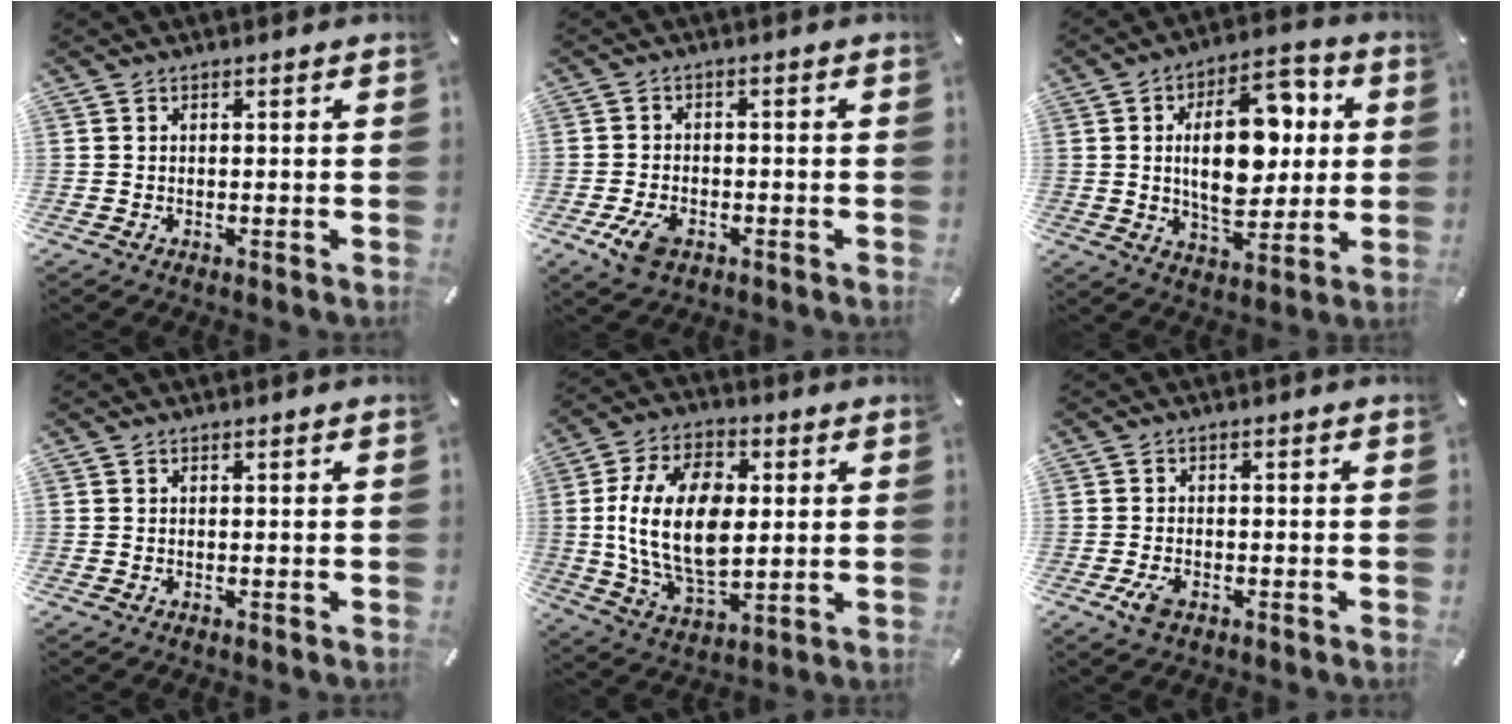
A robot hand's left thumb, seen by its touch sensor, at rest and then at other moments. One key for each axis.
{"total": 5.7, "fx": -2.8, "fy": 3.4, "fz": 3.6, "tx": -0.089, "ty": 0.006, "tz": -0.056}
{"total": 18.3, "fx": 2.7, "fy": 10.7, "fz": 14.6, "tx": -0.225, "ty": 0.001, "tz": 0.041}
{"total": 0.0}
{"total": 18.3, "fx": 1.6, "fy": 11.6, "fz": 14.0, "tx": -0.292, "ty": 0.007, "tz": 0.029}
{"total": 3.6, "fx": -1.7, "fy": 2.0, "fz": 2.5, "tx": -0.061, "ty": 0.000, "tz": -0.034}